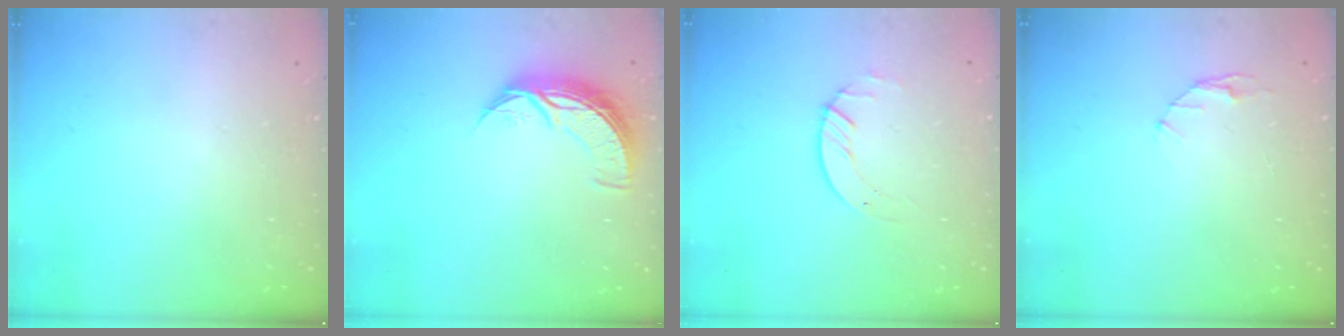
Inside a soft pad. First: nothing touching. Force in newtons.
{"total": 8.2, "press": 8.2, "slide": 0.0}
{"total": 2.7, "press": 2.7, "slide": 0.3}
{"total": 2.9, "press": 2.9, "slide": 0.4}